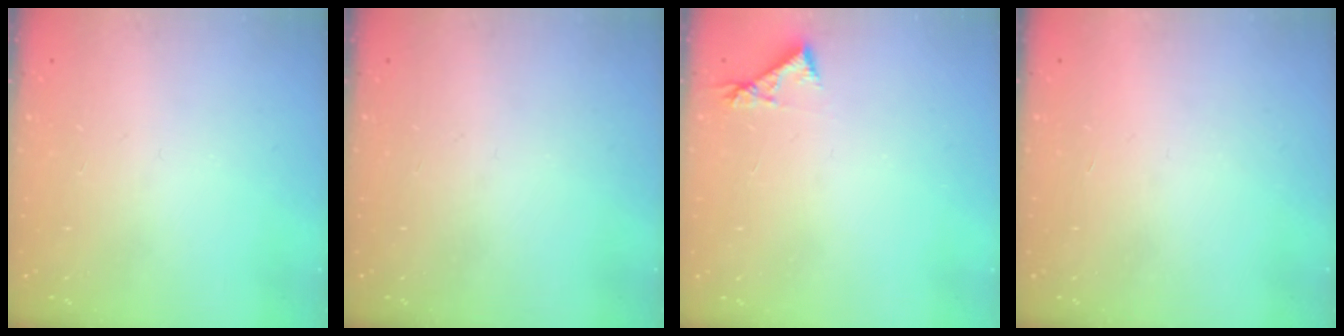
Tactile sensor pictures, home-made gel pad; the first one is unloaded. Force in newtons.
{"total": 0.0}
{"total": 4.7, "press": 4.7, "slide": 0.4}
{"total": 1.7, "press": 1.7, "slide": 0.1}